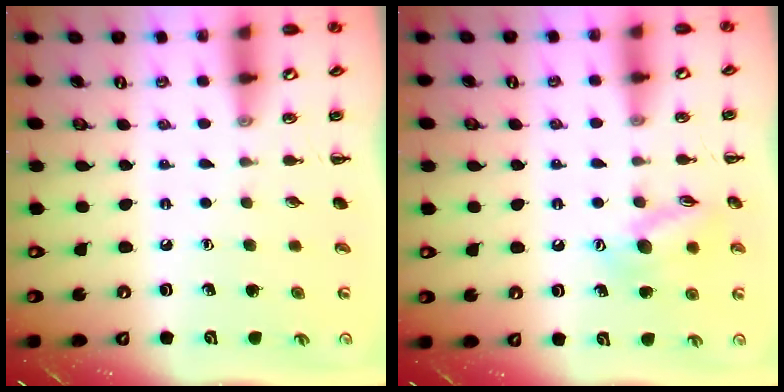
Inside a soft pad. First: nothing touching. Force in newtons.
{"total": 11.7, "press": 11.7, "slide": 1.0}